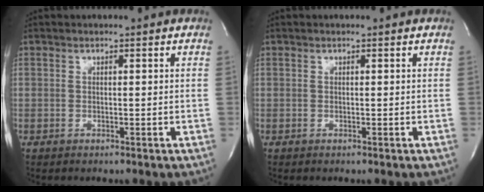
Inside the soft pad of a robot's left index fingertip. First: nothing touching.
{"total": 0.0}